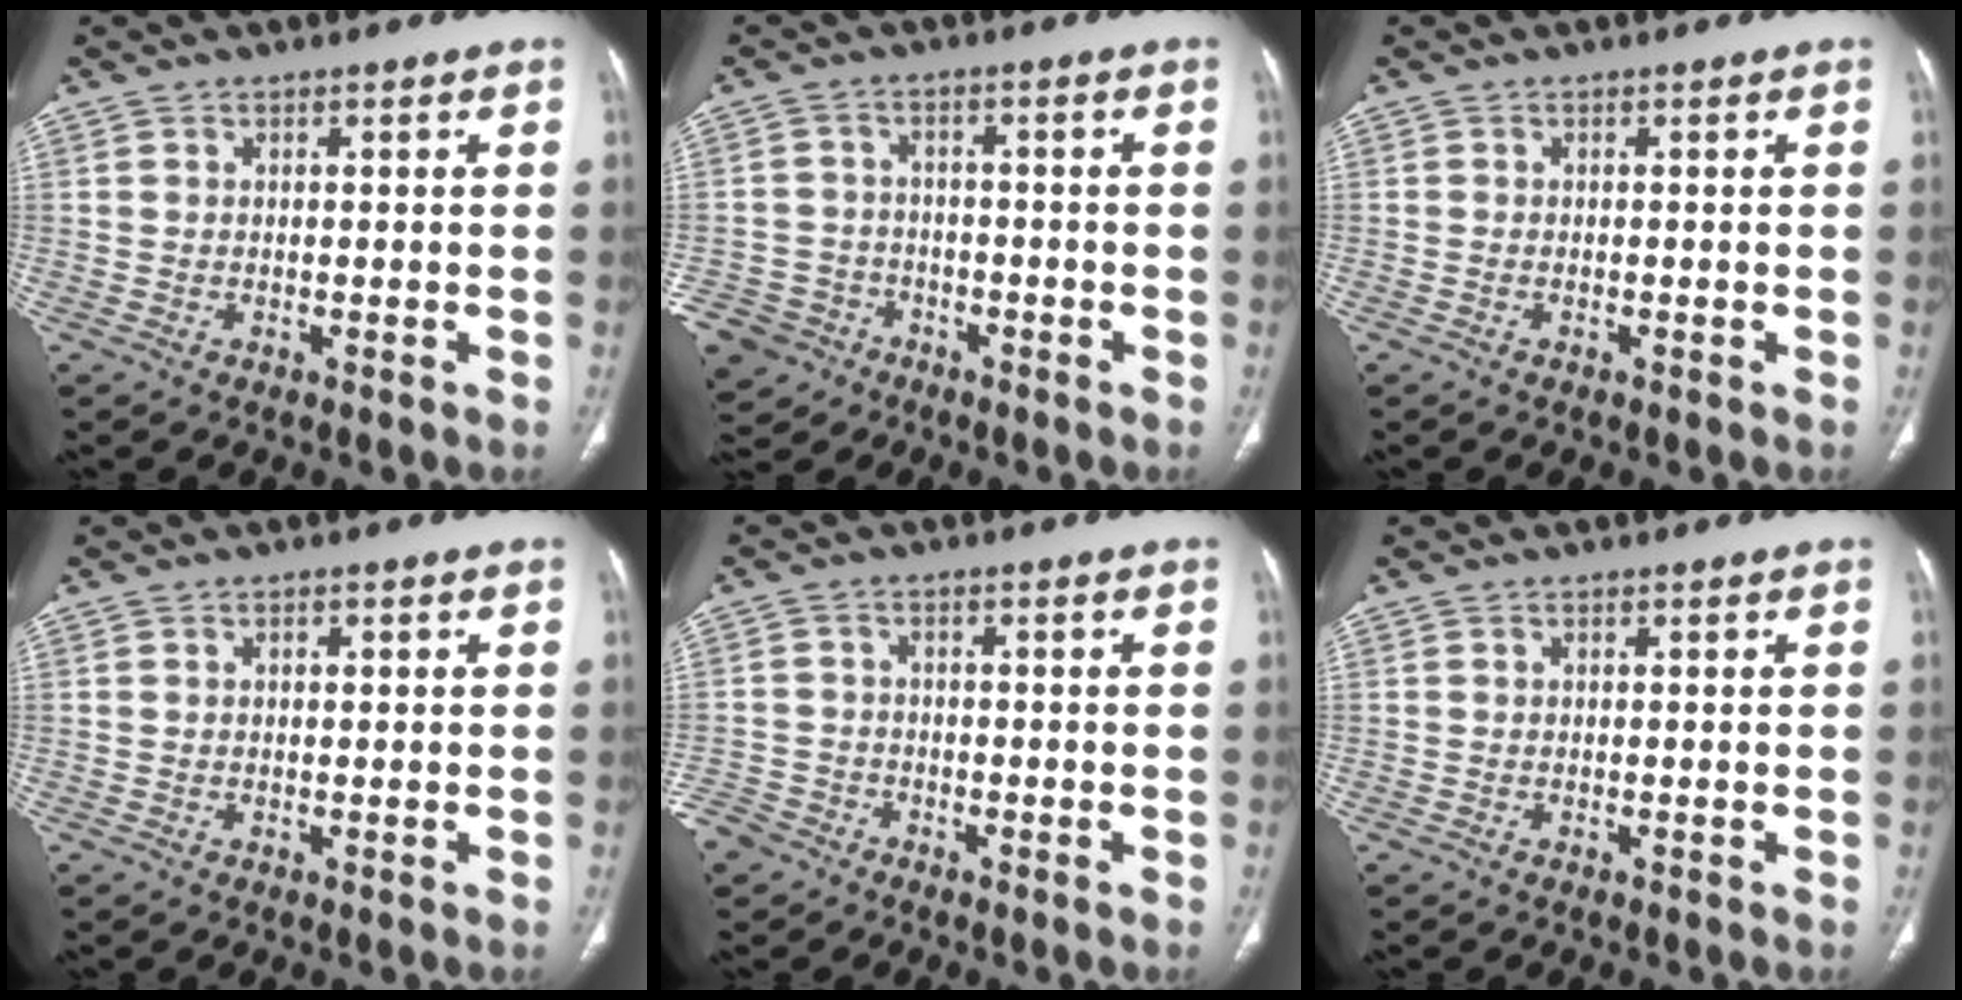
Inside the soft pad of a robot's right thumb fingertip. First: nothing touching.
{"total": 10.1, "force": [-5.8, 7.9, 2.5], "torque": [-0.064, 0.033, -0.096]}
{"total": 0.0}
{"total": 1.2, "force": [0.4, 0.6, 0.9], "torque": [-0.018, 0.002, 0.007]}
{"total": 4.6, "force": [-3.2, 3.3, 0.7], "torque": [-0.004, 0.015, -0.065]}
{"total": 0.0}